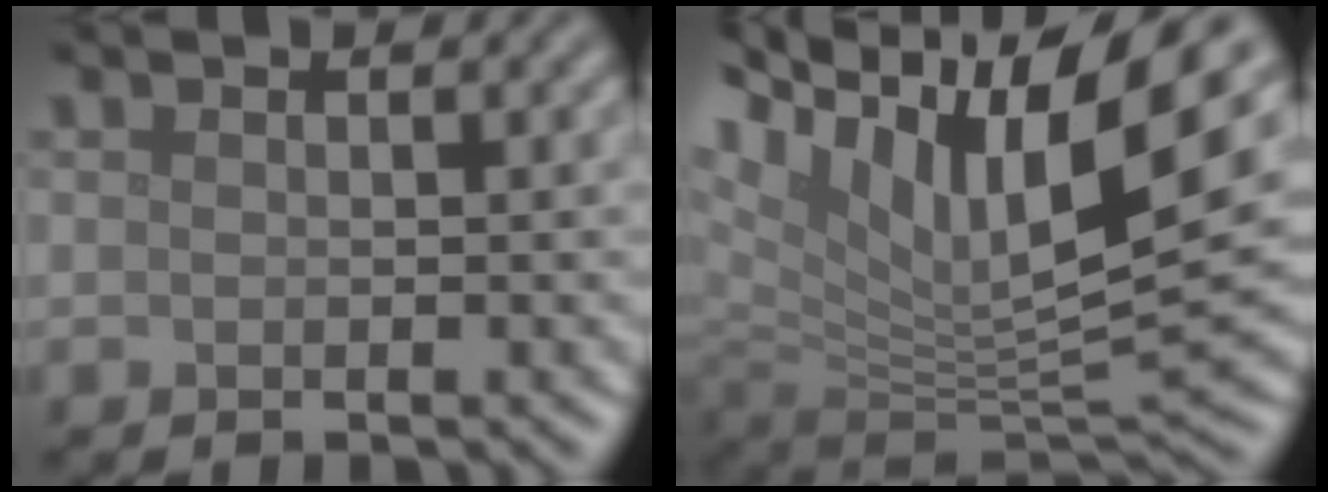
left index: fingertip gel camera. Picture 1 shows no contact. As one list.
[{"total": 15.3, "force": [5.9, 6.7, 12.4], "torque": [-0.239, 0.008, 0.104]}]